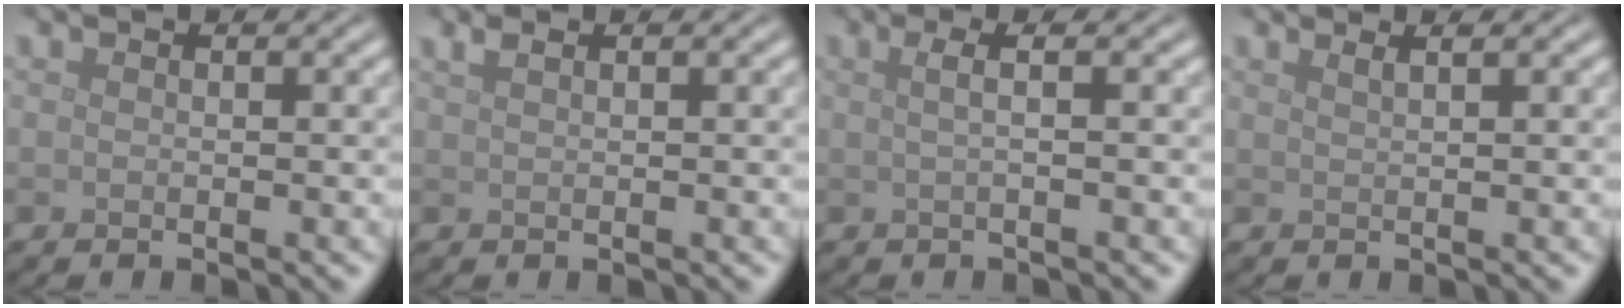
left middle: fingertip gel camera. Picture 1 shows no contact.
{"total": 1.3, "force": [0.9, 0.4, 0.9], "torque": [-0.015, 0.003, 0.014]}
{"total": 2.3, "force": [0.5, 0.8, 2.1], "torque": [-0.030, 0.003, -0.004]}
{"total": 2.2, "force": [1.4, 1.0, 1.5], "torque": [0.002, 0.004, -0.004]}